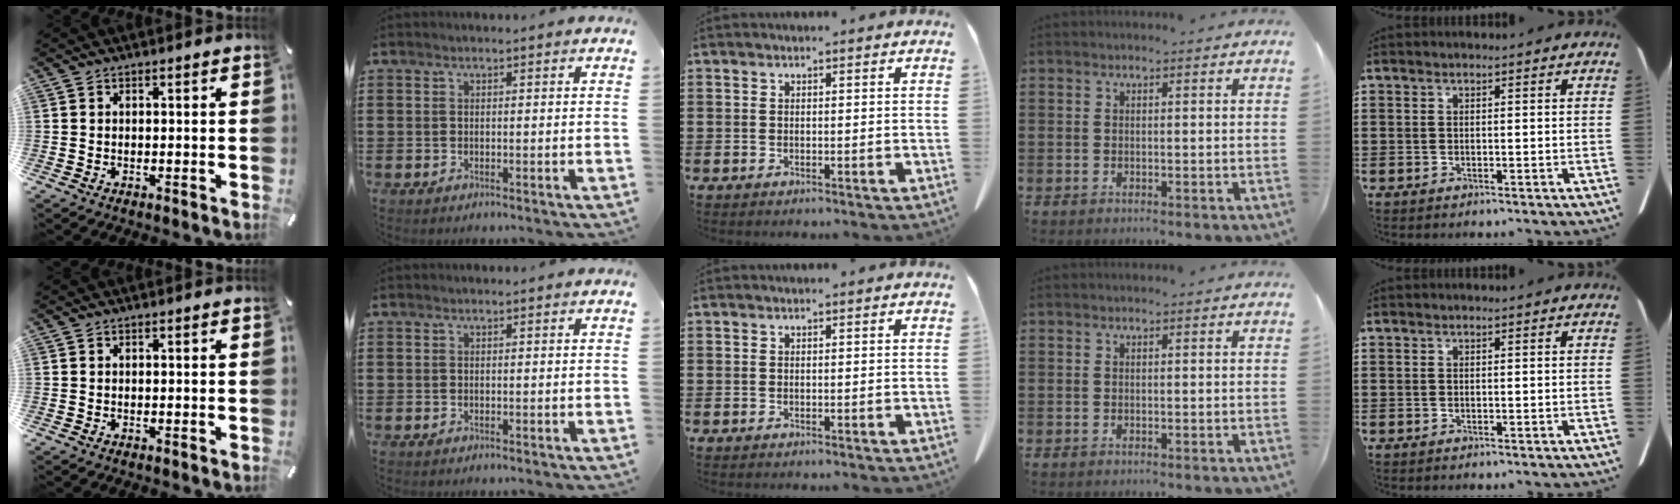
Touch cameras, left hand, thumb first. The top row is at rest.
{}